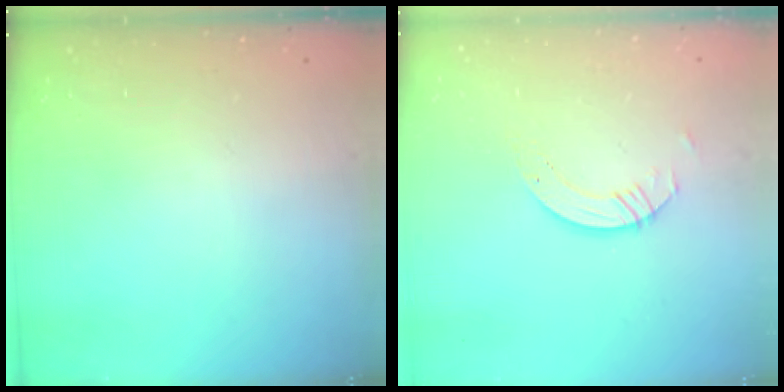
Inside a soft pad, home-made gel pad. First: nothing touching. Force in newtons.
{"total": 4.3, "press": 4.2, "slide": 0.3}